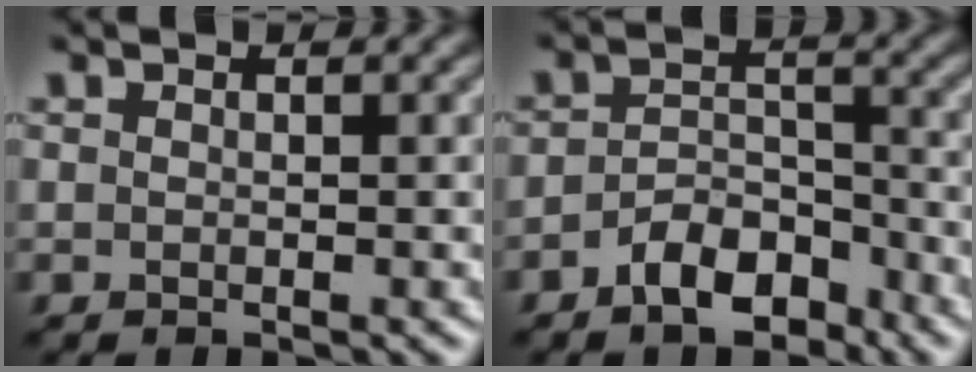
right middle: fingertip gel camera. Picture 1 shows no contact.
{"total": 4.5, "force": [-2.9, 2.4, 2.4], "torque": [-0.038, 0.007, -0.054]}